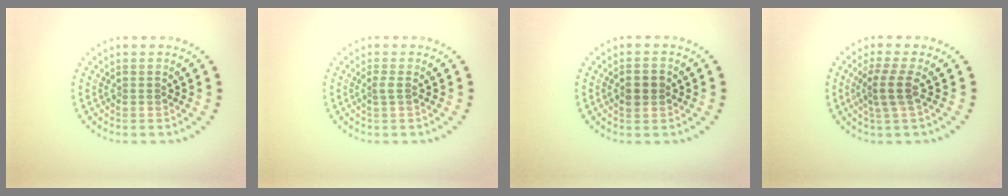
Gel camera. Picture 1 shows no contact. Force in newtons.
{"total": 0.9, "press": 0.6, "slide": 0.6}
{"total": 2.2, "press": 2.2, "slide": 0.1}
{"total": 2.5, "press": 2.0, "slide": 1.6}